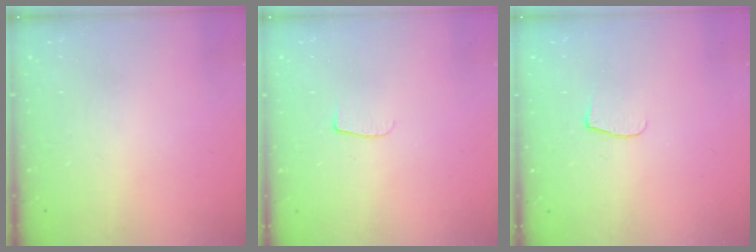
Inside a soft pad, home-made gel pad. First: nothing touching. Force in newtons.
{"total": 4.3, "press": 4.3, "slide": 0.5}
{"total": 5.3, "press": 5.2, "slide": 0.6}